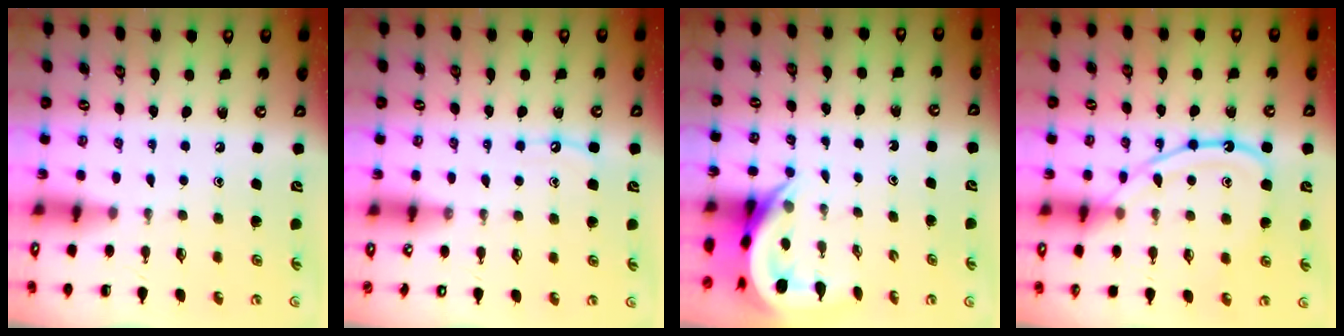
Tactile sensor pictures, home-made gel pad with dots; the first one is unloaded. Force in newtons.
{"total": 5.5, "press": 5.5, "slide": 0.6}
{"total": 5.2, "press": 5.2, "slide": 0.5}
{"total": 13.2, "press": 13.2, "slide": 1.2}